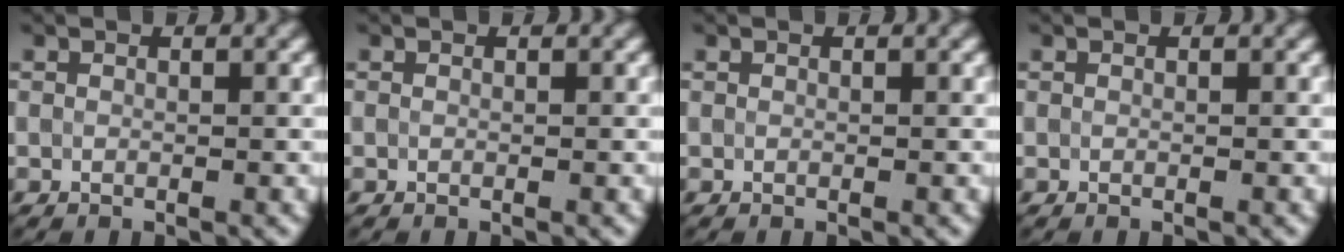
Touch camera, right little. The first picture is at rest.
{"total": 0.0}
{"total": 0.0}
{"total": 0.0}